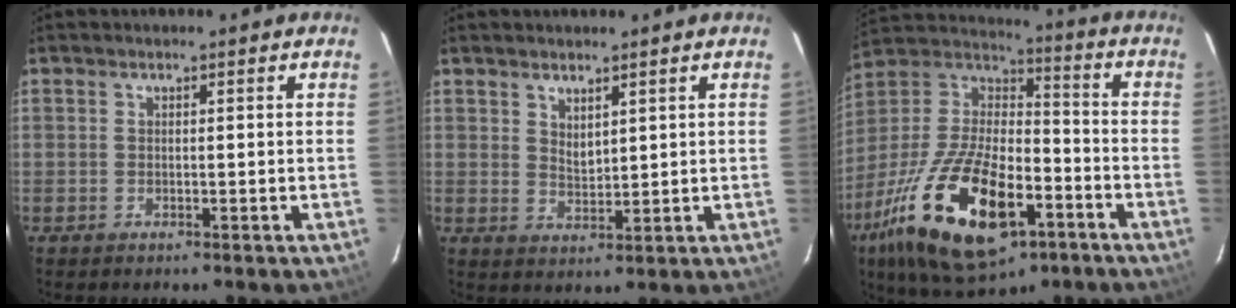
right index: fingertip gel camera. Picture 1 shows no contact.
{"total": 3.0, "force": [2.2, 1.2, 1.7], "torque": [-0.028, -0.004, 0.040]}
{"total": 26.0, "force": [-12.2, 11.4, 20.0], "torque": [-0.399, -0.032, -0.203]}